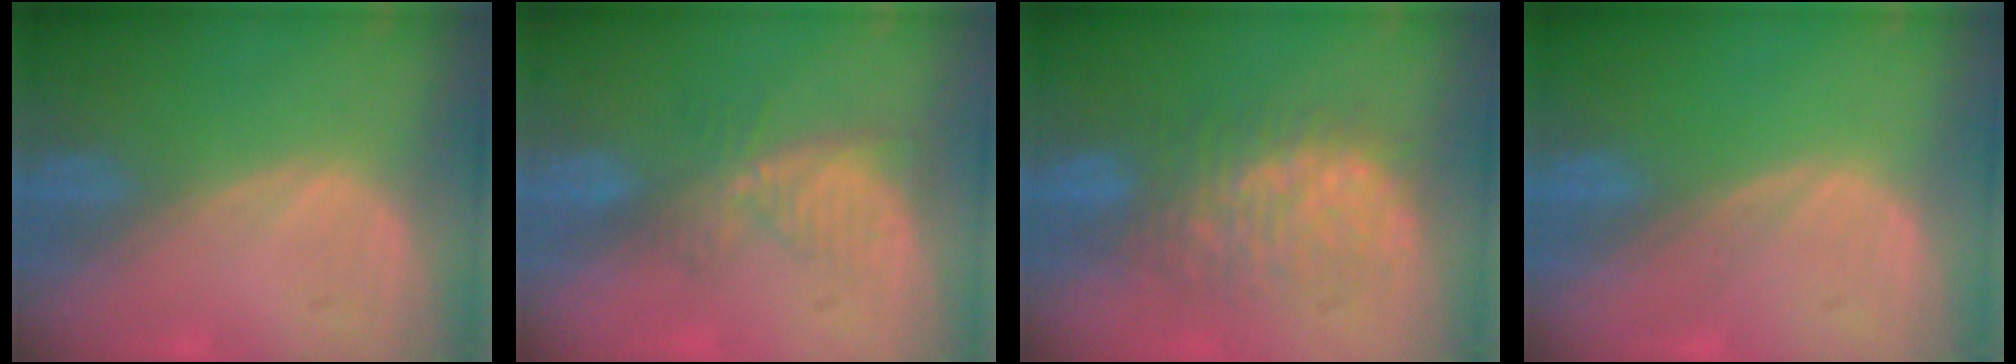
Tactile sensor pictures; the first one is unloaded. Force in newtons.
{"total": 5.3, "press": 4.7, "slide": 2.5}
{"total": 8.0, "press": 8.0, "slide": 0.2}
{"total": 0.0}